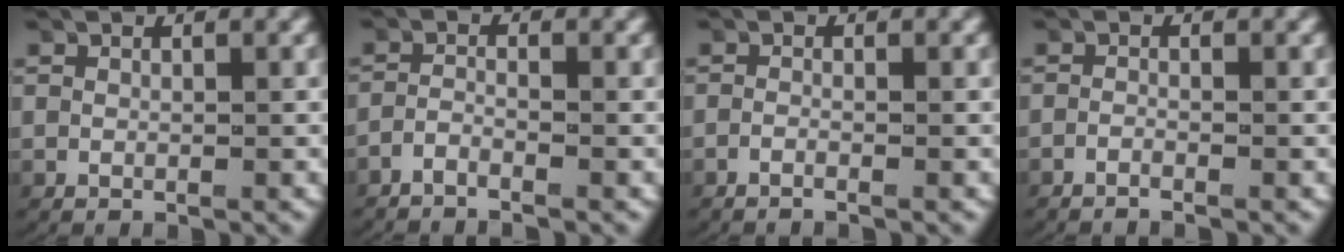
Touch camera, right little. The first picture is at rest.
{"total": 2.7, "force": [-2.5, 0.2, 0.8], "torque": [-0.030, -0.011, -0.041]}
{"total": 1.5, "force": [-1.4, 0.1, 0.6], "torque": [-0.023, -0.005, -0.023]}
{"total": 1.7, "force": [-1.6, 0.2, 0.4], "torque": [-0.021, -0.005, -0.028]}